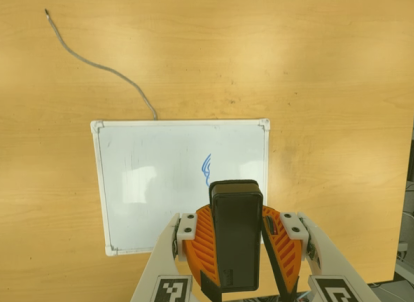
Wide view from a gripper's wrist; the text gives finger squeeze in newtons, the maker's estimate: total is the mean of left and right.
{"total": 7.3, "left": 8.0, "right": 6.7}